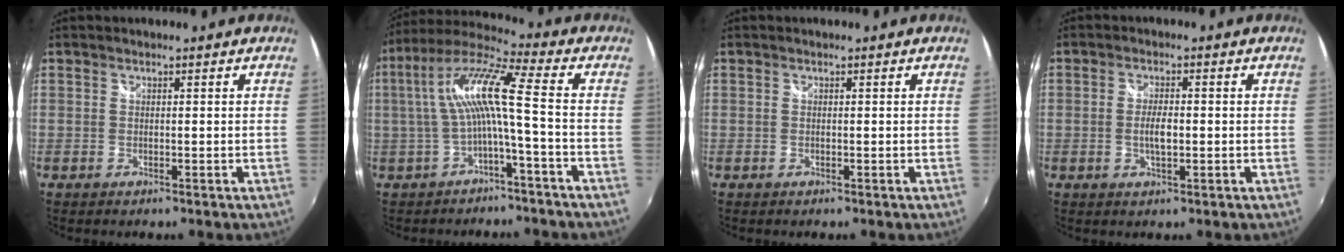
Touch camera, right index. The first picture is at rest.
{"total": 11.3, "force": [-1.5, 0.1, 11.2], "torque": [-0.219, 0.015, -0.025]}
{"total": 0.0}
{"total": 3.3, "force": [-0.5, 1.2, 3.1], "torque": [-0.057, -0.004, -0.007]}